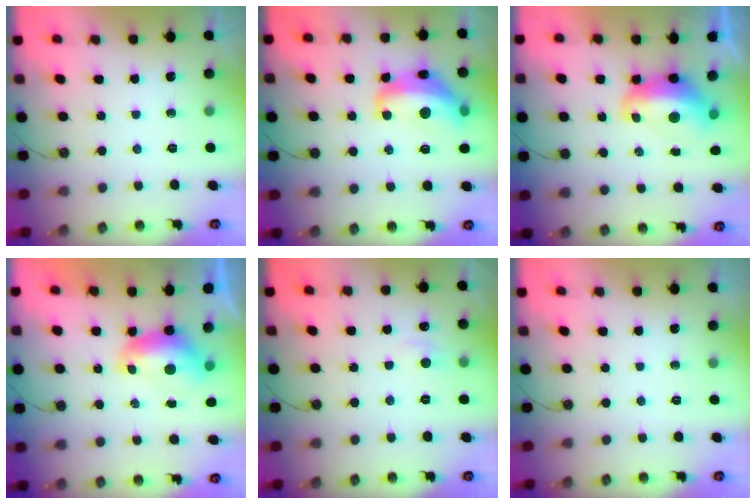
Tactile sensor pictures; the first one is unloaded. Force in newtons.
{"total": 8.9, "press": 8.9, "slide": 0.9}
{"total": 4.1, "press": 3.9, "slide": 1.1}
{"total": 1.4, "press": 0.8, "slide": 1.1}
{"total": 0.8, "press": 0.5, "slide": 0.6}
{"total": 0.0}